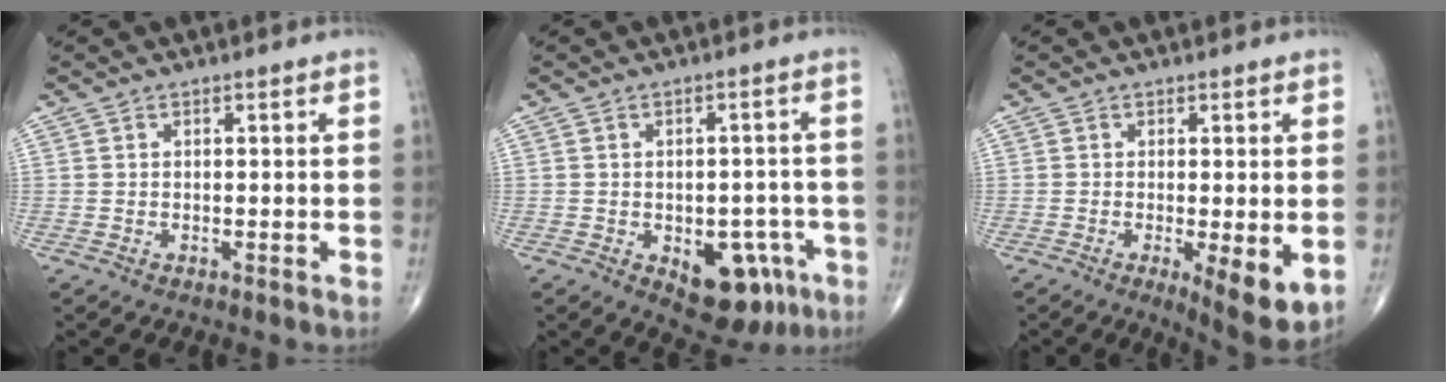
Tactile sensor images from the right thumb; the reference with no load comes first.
{"total": 11.1, "force": [-4.6, 6.5, 7.7], "torque": [-0.060, 0.023, -0.050]}
{"total": 7.4, "force": [-1.5, 2.1, 6.9], "torque": [-0.099, -0.023, -0.021]}